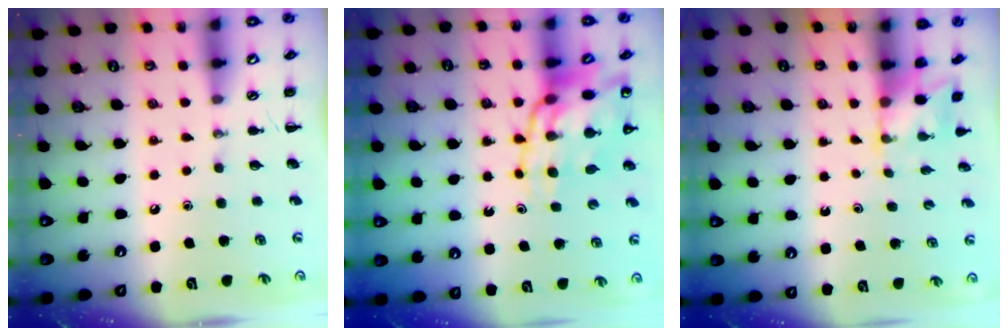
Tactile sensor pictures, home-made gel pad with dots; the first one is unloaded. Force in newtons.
{"total": 15.5, "press": 14.9, "slide": 4.0}
{"total": 1.7, "press": 1.6, "slide": 0.6}